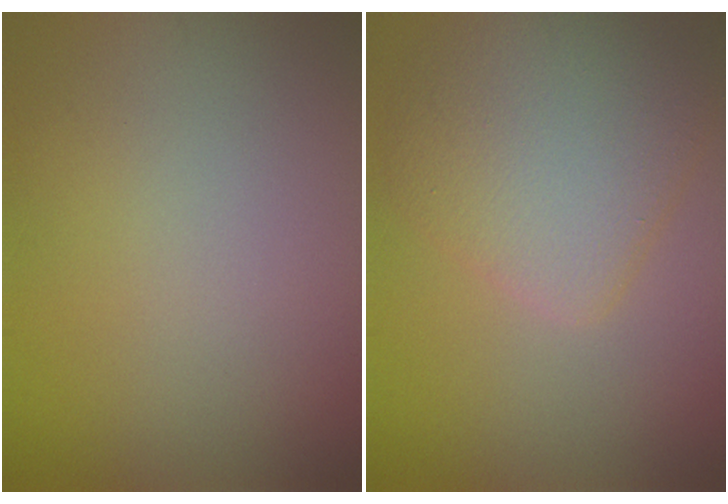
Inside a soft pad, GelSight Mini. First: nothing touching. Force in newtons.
{"total": 5.2, "press": 5.2, "slide": 0.3}